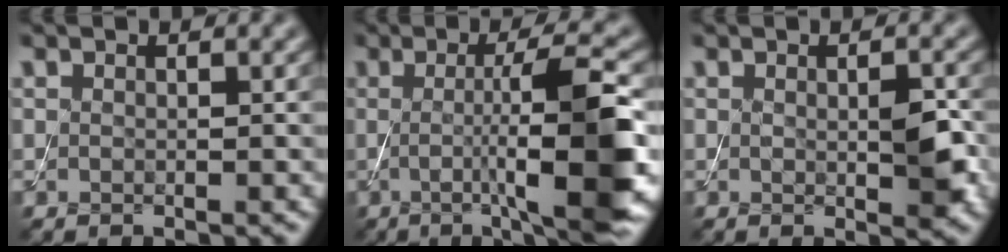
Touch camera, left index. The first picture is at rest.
{"total": 10.4, "force": [-0.8, 2.0, 10.2], "torque": [-0.133, -0.002, -0.013]}
{"total": 2.8, "force": [0.1, 0.8, 2.6], "torque": [-0.043, -0.005, 0.002]}